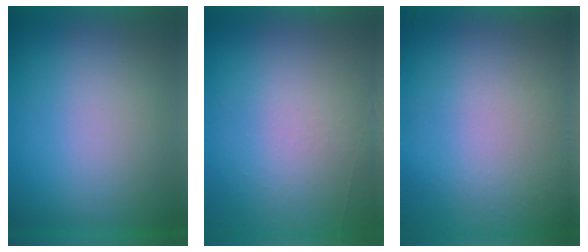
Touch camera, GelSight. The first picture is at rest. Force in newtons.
{"total": 6.8}
{"total": 6.2}